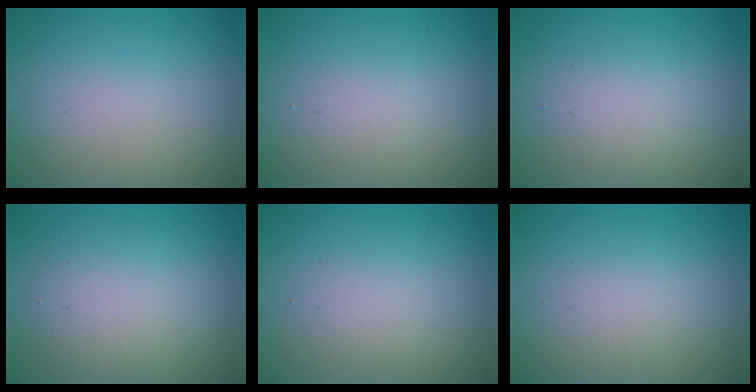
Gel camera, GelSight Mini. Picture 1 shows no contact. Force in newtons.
{"total": 1.2, "press": 1.2, "slide": 0.0}
{"total": 2.4, "press": 2.4, "slide": 0.0}
{"total": 4.1, "press": 4.1, "slide": 0.2}
{"total": 1.6, "press": 1.6, "slide": 0.1}
{"total": 1.3, "press": 1.3, "slide": 0.0}